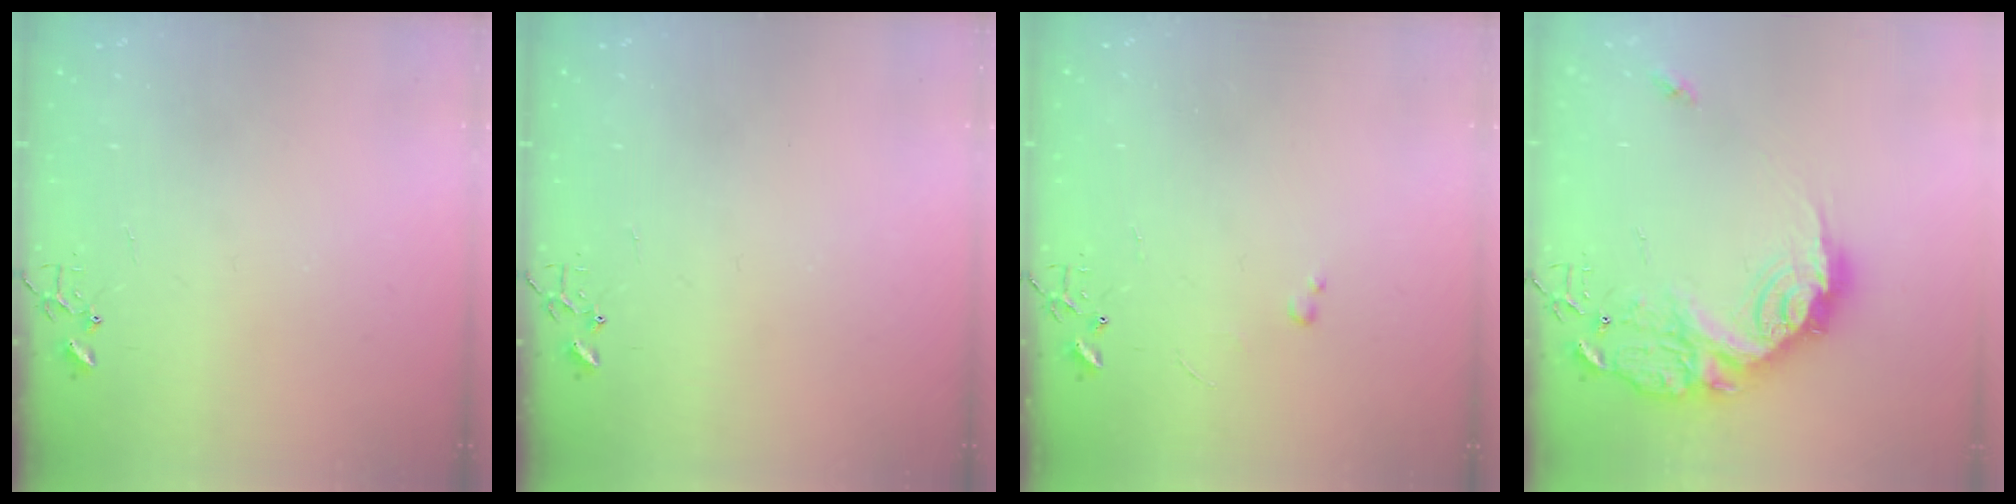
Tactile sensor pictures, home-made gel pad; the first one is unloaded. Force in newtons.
{"total": 0.0}
{"total": 2.0, "press": 2.0, "slide": 0.3}
{"total": 21.1, "press": 21.0, "slide": 1.7}